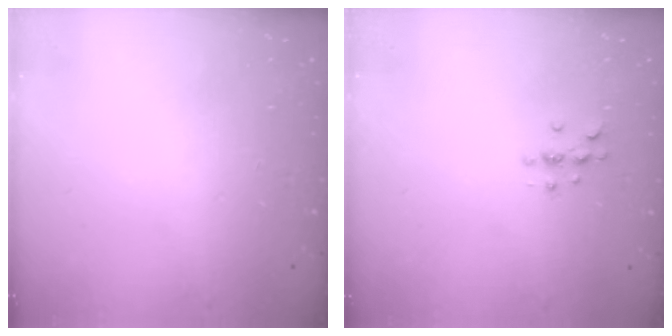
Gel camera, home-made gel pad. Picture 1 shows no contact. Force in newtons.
{"total": 4.2, "press": 4.2, "slide": 0.5}